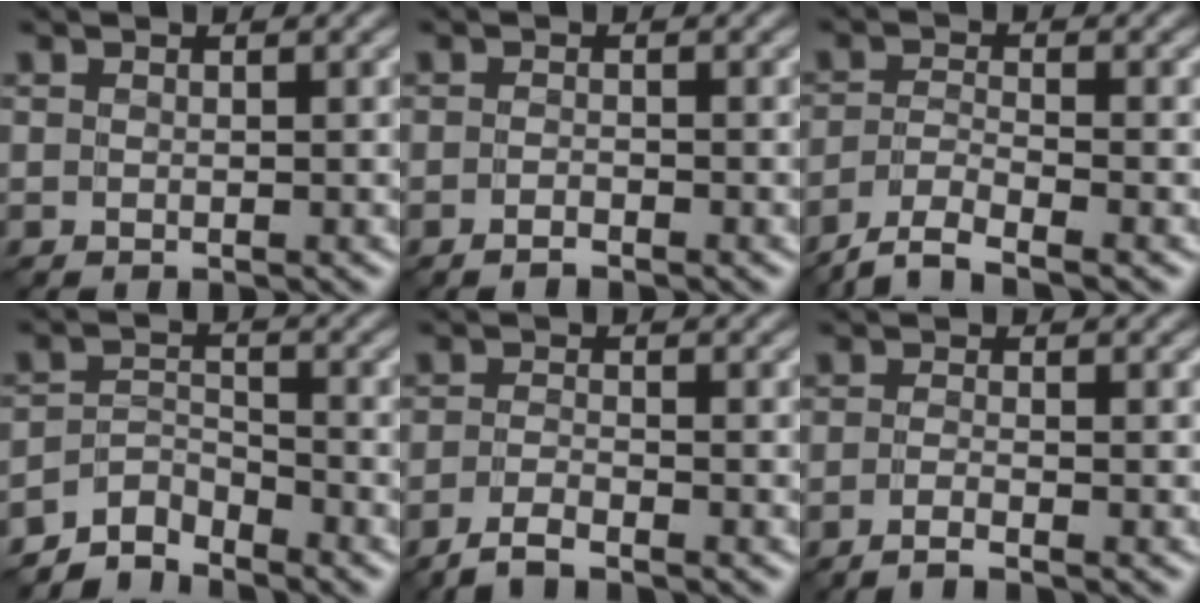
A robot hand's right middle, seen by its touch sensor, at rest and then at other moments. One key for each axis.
{"total": 0.8, "fx": -0.7, "fy": 0.0, "fz": 0.4, "tx": -0.009, "ty": 0.000, "tz": -0.016}
{"total": 3.7, "fx": -3.1, "fy": 0.5, "fz": 1.9, "tx": -0.038, "ty": -0.004, "tz": -0.071}
{"total": 3.4, "fx": -3.2, "fy": 1.0, "fz": 0.5, "tx": -0.005, "ty": 0.005, "tz": -0.072}
{"total": 2.1, "fx": -1.7, "fy": 0.2, "fz": 1.2, "tx": -0.027, "ty": -0.001, "tz": -0.044}
{"total": 1.5, "fx": -1.1, "fy": 0.1, "fz": 1.1, "tx": -0.015, "ty": -0.003, "tz": -0.030}